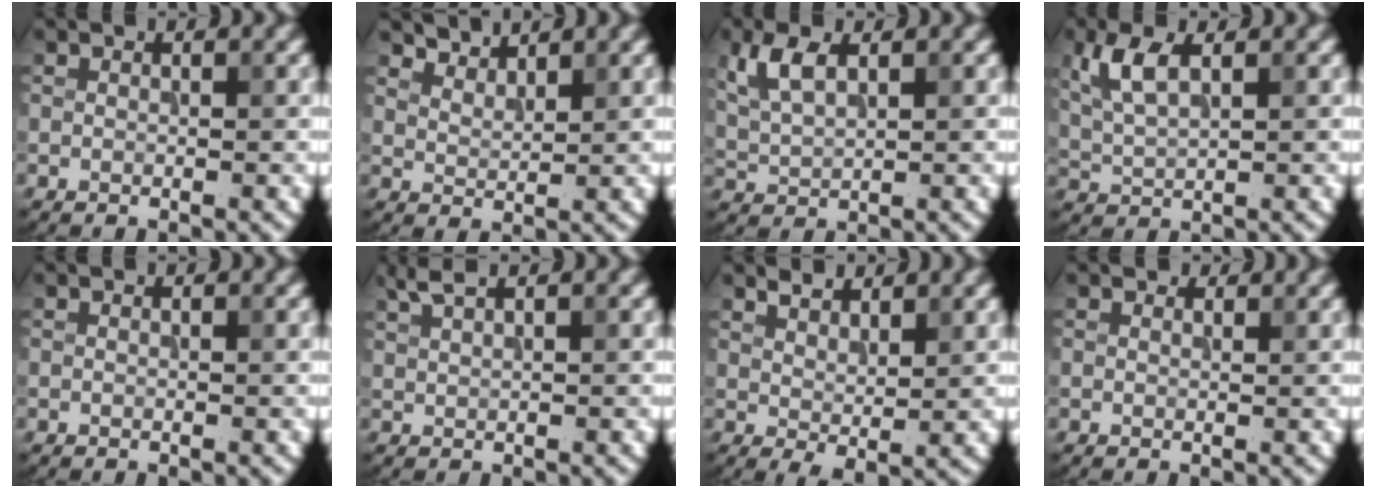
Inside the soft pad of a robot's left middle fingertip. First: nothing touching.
{"total": 2.7, "force": [2.7, 0.4, 0.3], "torque": [-0.011, -0.004, 0.049]}
{"total": 3.6, "force": [1.6, 1.7, 2.7], "torque": [-0.064, 0.006, 0.034]}
{"total": 3.8, "force": [1.5, 1.6, 3.0], "torque": [-0.073, 0.007, 0.032]}
{"total": 0.0}
{"total": 2.0, "force": [1.6, 0.4, 1.2], "torque": [-0.023, 0.005, 0.035]}
{"total": 2.4, "force": [1.8, 0.8, 1.4], "torque": [-0.026, -0.006, 0.038]}
{"total": 1.2, "force": [1.0, 0.5, 0.2], "torque": [-0.007, -0.005, 0.010]}